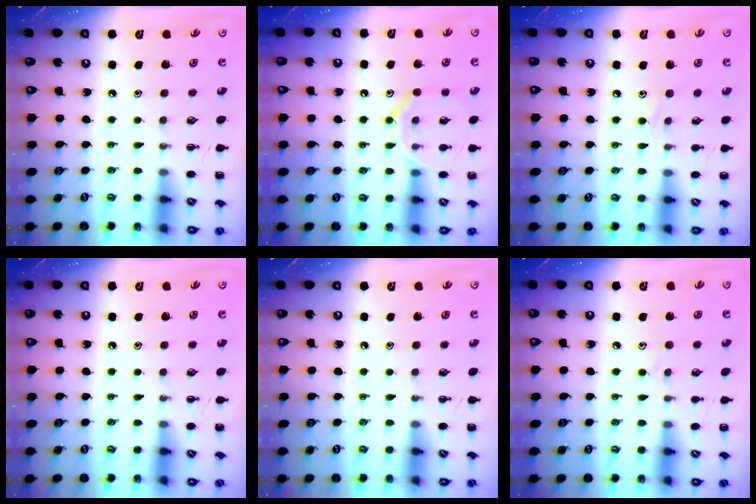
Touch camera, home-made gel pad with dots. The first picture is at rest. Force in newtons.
{"total": 10.3, "press": 10.3, "slide": 1.0}
{"total": 5.4, "press": 5.1, "slide": 1.8}
{"total": 0.0}
{"total": 0.0}
{"total": 5.8, "press": 5.4, "slide": 2.1}